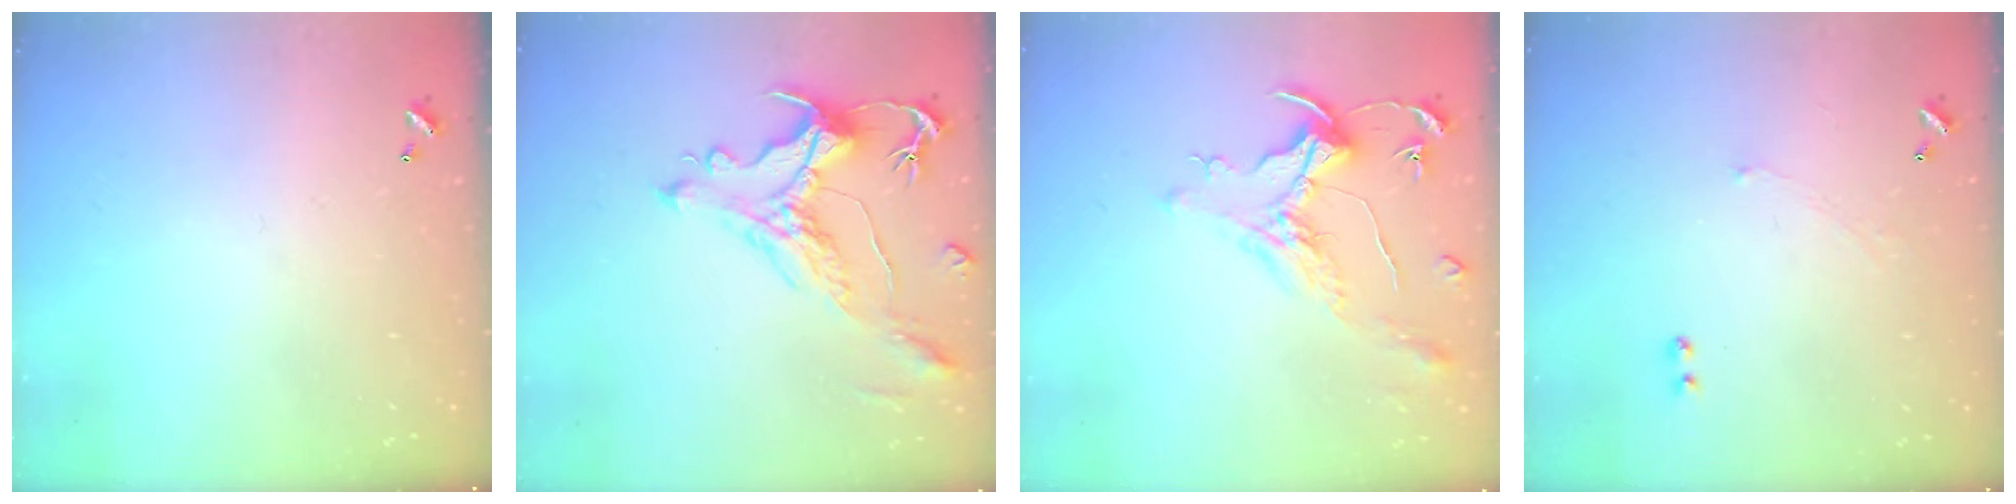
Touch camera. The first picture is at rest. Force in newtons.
{"total": 1.2, "press": 0.2, "slide": 1.2}
{"total": 1.6, "press": 1.4, "slide": 0.7}
{"total": 1.0, "press": 0.7, "slide": 0.6}